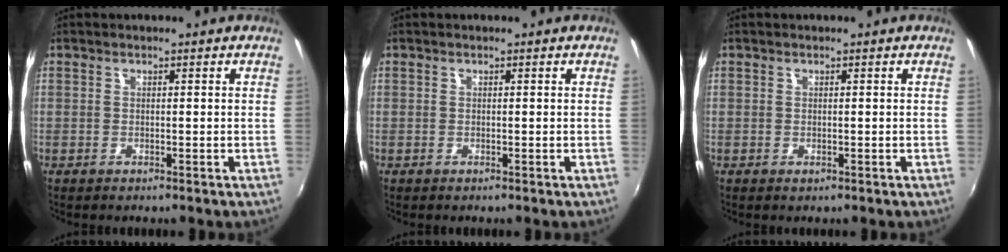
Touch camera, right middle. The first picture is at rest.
{"total": 0.0}
{"total": 0.0}